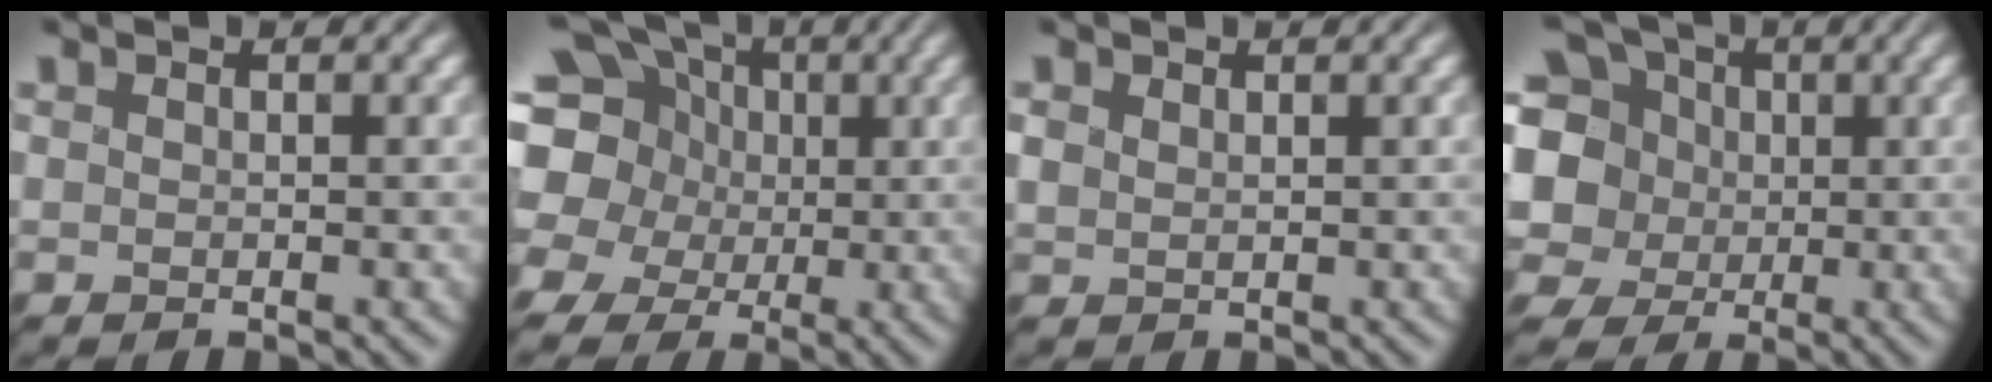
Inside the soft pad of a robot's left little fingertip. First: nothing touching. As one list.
[{"total": 17.2, "force": [4.1, 14.8, 7.8], "torque": [-0.205, 0.035, 0.031]}, {"total": 0.8, "force": [0.6, 0.4, 0.5], "torque": [-0.012, -0.001, 0.013]}, {"total": 11.2, "force": [1.1, 9.7, 5.5], "torque": [-0.149, 0.028, -0.012]}]